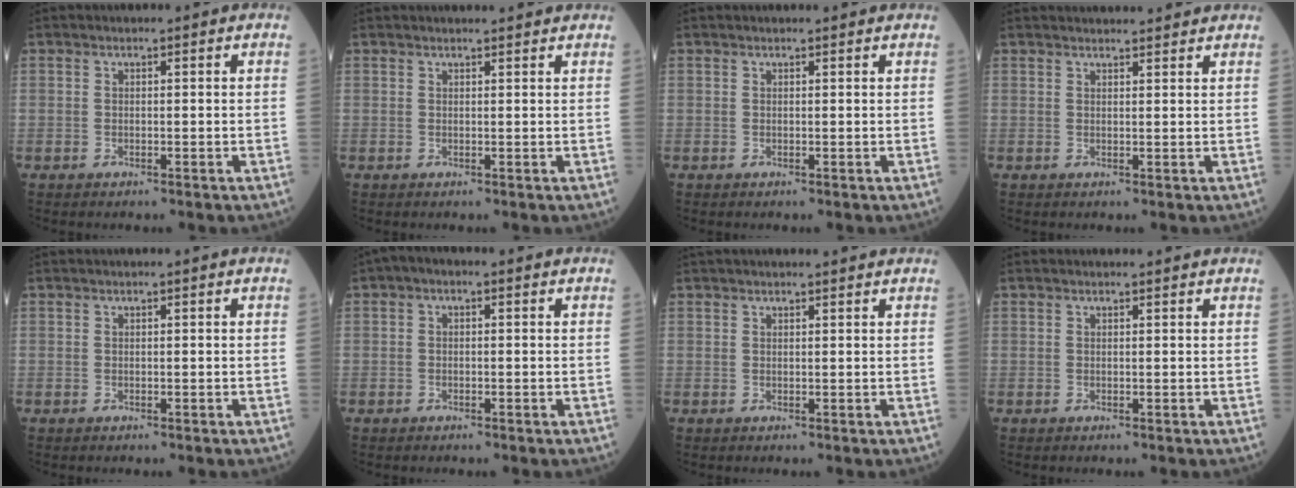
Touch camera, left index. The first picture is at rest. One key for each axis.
{"total": 4.4, "fx": 4.2, "fy": 0.1, "fz": 1.1, "tx": -0.013, "ty": 0.022, "tz": 0.046}
{"total": 1.9, "fx": 1.9, "fy": 0.0, "fz": 0.4, "tx": -0.008, "ty": 0.013, "tz": 0.022}
{"total": 7.2, "fx": 7.0, "fy": 0.7, "fz": 1.8, "tx": -0.021, "ty": 0.028, "tz": 0.080}
{"total": 0.0}
{"total": 1.4, "fx": 0.0, "fy": 0.7, "fz": 1.2, "tx": -0.019, "ty": 0.003, "tz": -0.008}
{"total": 5.9, "fx": 5.4, "fy": 0.2, "fz": 2.2, "tx": -0.029, "ty": 0.031, "tz": 0.069}
{"total": 2.2, "fx": 2.1, "fy": -0.1, "fz": 0.5, "tx": -0.007, "ty": 0.013, "tz": 0.024}